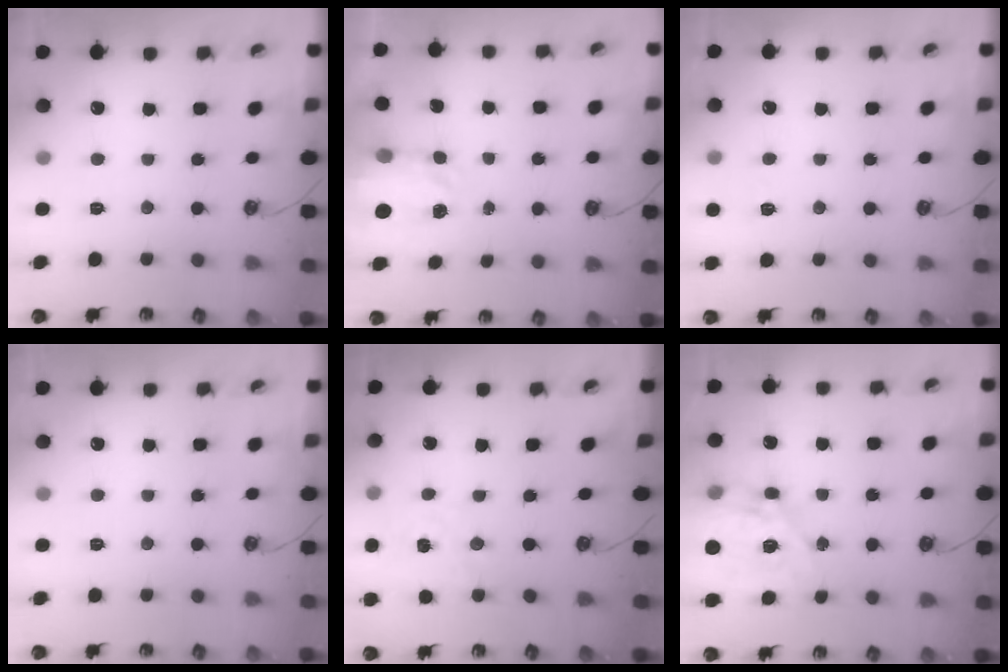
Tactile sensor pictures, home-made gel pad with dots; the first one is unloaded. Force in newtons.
{"total": 3.5, "press": 3.5, "slide": 0.6}
{"total": 5.1, "press": 5.1, "slide": 0.6}
{"total": 0.0}
{"total": 1.2, "press": 1.1, "slide": 0.2}
{"total": 18.3, "press": 18.2, "slide": 1.7}